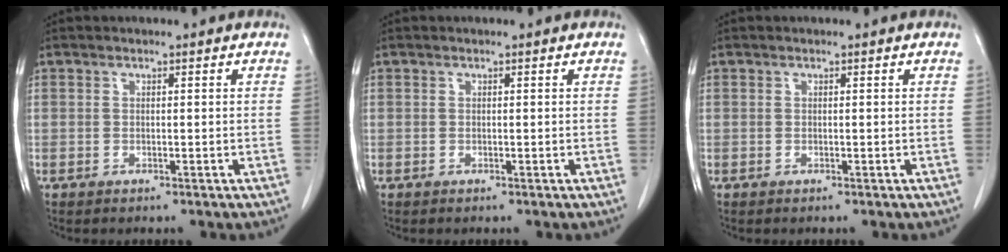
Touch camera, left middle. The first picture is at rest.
{"total": 0.0}
{"total": 0.0}